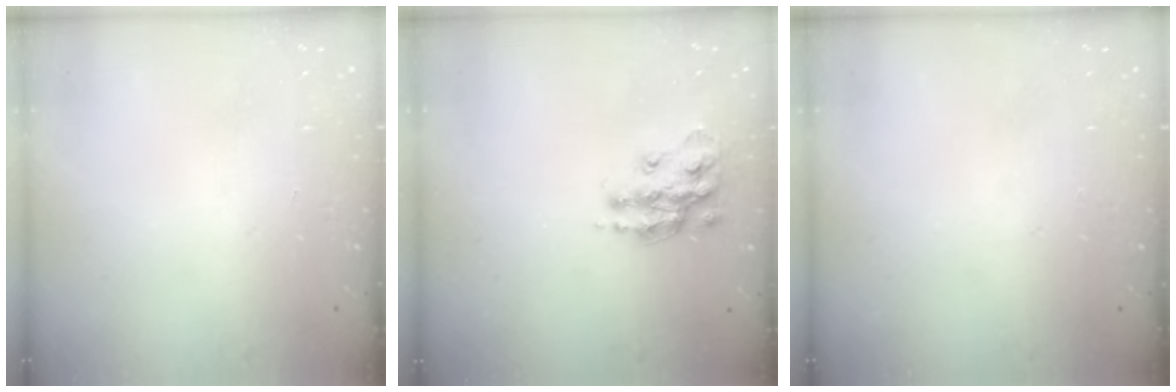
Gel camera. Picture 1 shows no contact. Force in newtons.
{"total": 13.4, "press": 13.4, "slide": 0.9}
{"total": 0.0}